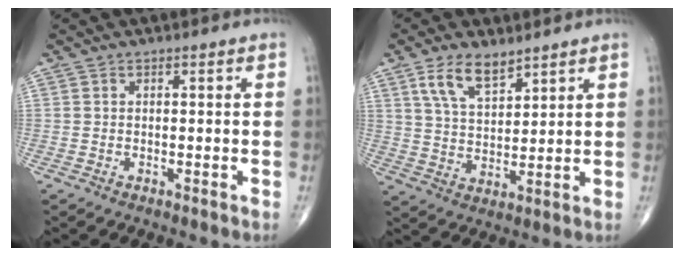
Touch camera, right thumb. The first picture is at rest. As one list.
[{"total": 8.2, "force": [5.2, 3.6, 5.1], "torque": [-0.080, -0.028, 0.104]}]